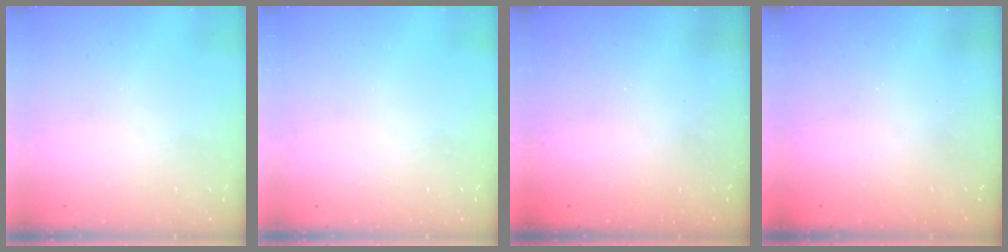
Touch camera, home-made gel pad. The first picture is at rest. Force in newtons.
{"total": 0.0}
{"total": 2.4, "press": 2.3, "slide": 0.8}
{"total": 2.3, "press": 2.2, "slide": 0.8}